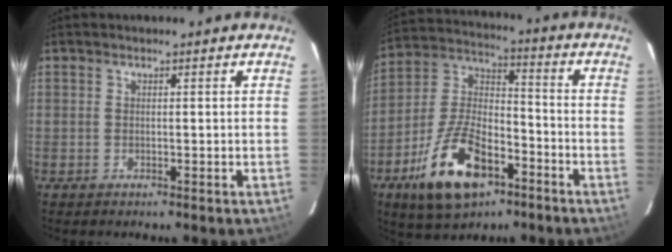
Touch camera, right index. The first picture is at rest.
{"total": 18.0, "force": [-9.2, 8.7, 12.8], "torque": [-0.261, 0.001, -0.158]}